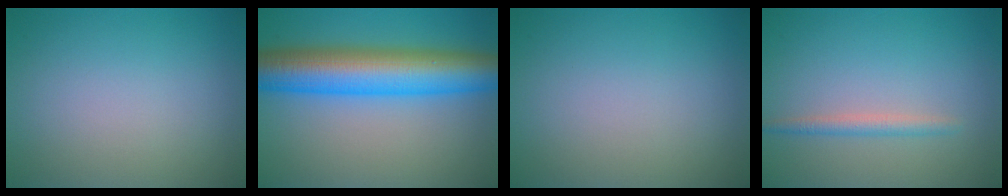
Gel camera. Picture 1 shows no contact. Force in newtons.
{"total": 10.5, "press": 10.4, "slide": 0.2}
{"total": 0.0}
{"total": 1.5, "press": 1.5, "slide": 0.0}